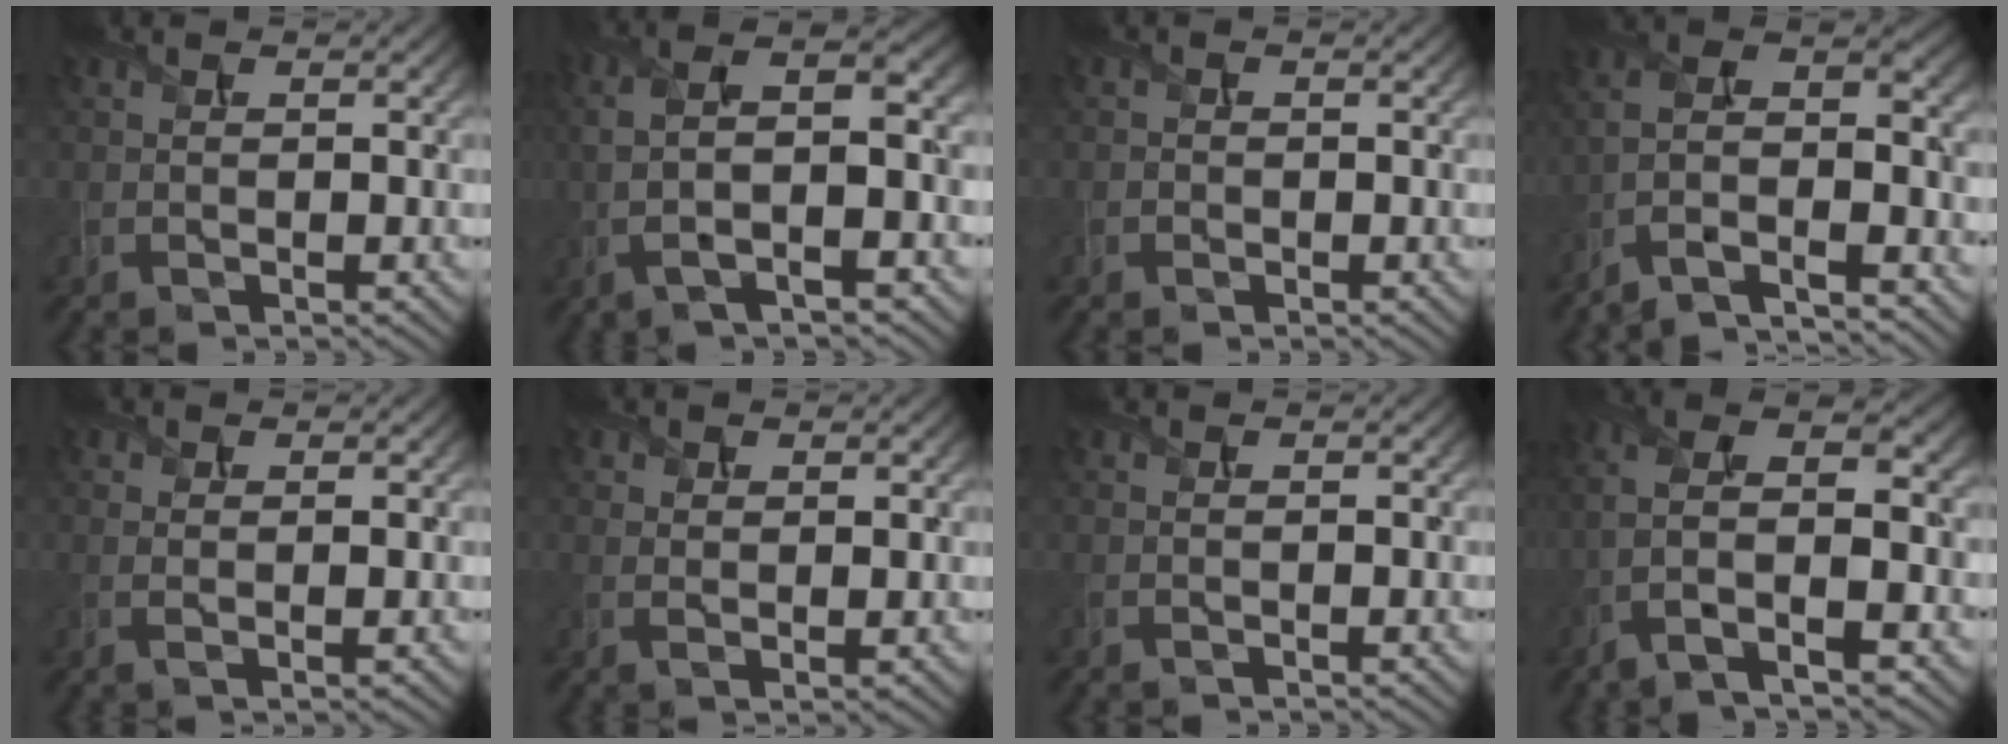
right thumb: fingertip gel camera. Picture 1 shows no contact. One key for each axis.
{"total": 8.9, "fx": -0.5, "fy": 3.1, "fz": 8.4, "tx": -0.178, "ty": 0.015, "tz": -0.021}
{"total": 0.7, "fx": -0.4, "fy": 0.5, "fz": 0.1, "tx": -0.001, "ty": -0.002, "tz": -0.009}
{"total": 12.7, "fx": -7.2, "fy": 4.3, "fz": 9.5, "tx": -0.195, "ty": 0.003, "tz": -0.126}
{"total": 1.5, "fx": 0.3, "fy": 0.3, "fz": 1.5, "tx": -0.030, "ty": -0.002, "tz": 0.006}
{"total": 2.2, "fx": 0.9, "fy": 1.0, "fz": 1.7, "tx": -0.037, "ty": -0.004, "tz": 0.021}
{"total": 0.0}
{"total": 10.1, "fx": -3.1, "fy": 4.0, "fz": 8.7, "tx": -0.195, "ty": 0.013, "tz": -0.069}